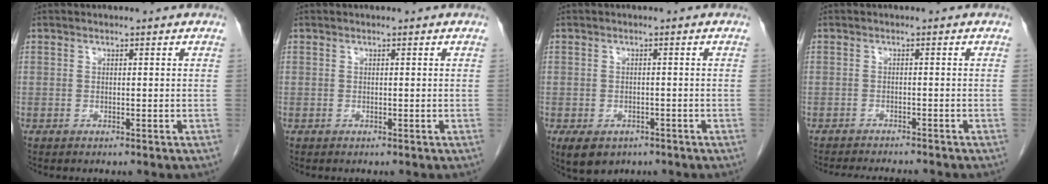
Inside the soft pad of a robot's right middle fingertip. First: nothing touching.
{"total": 0.0}
{"total": 5.4, "force": [-3.5, 3.3, 2.5], "torque": [-0.041, -0.005, -0.046]}
{"total": 7.8, "force": [-7.2, 0.8, 2.8], "torque": [-0.039, -0.013, -0.099]}